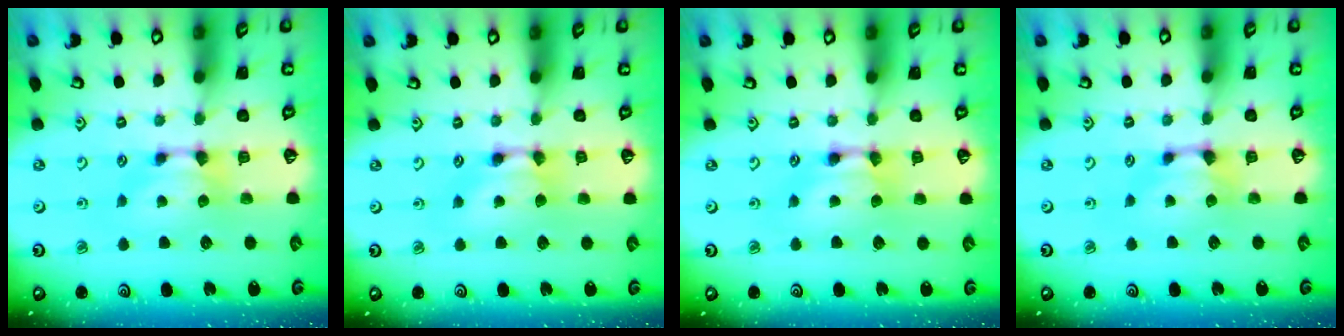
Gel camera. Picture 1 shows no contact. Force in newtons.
{"total": 1.4, "press": 1.4, "slide": 0.1}
{"total": 1.9, "press": 1.9, "slide": 0.1}
{"total": 1.1, "press": 0.4, "slide": 1.0}